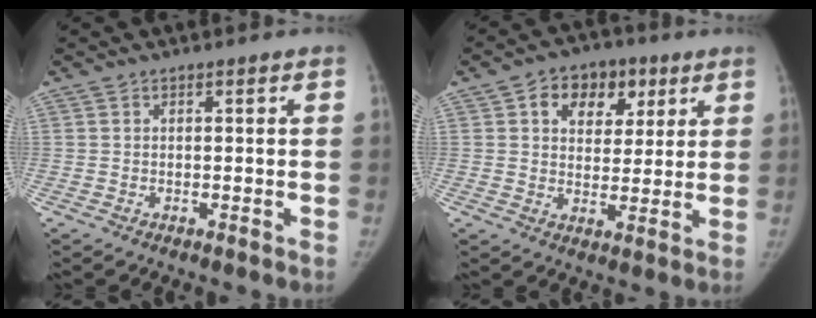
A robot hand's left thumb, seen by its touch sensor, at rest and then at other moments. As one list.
[{"total": 10.2, "force": [4.4, 7.2, 5.7], "torque": [-0.043, -0.009, 0.064]}]